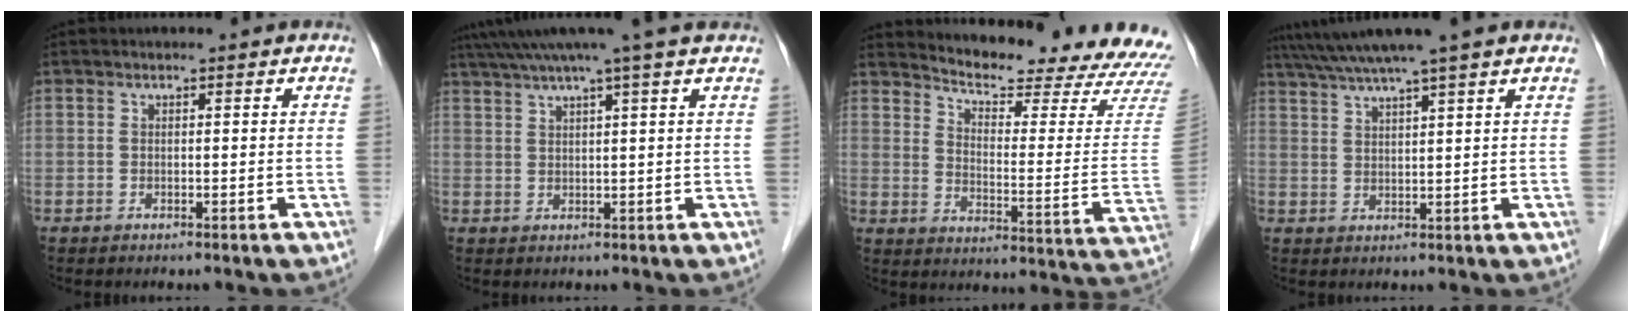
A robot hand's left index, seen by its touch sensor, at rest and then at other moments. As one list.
[{"total": 8.7, "force": [7.0, -1.4, 5.0], "torque": [-0.084, 0.032, 0.095]}, {"total": 21.4, "force": [20.4, 1.1, 6.3], "torque": [-0.094, -0.111, 0.246]}, {"total": 8.7, "force": [7.2, -1.5, 4.6], "torque": [-0.081, 0.027, 0.110]}]